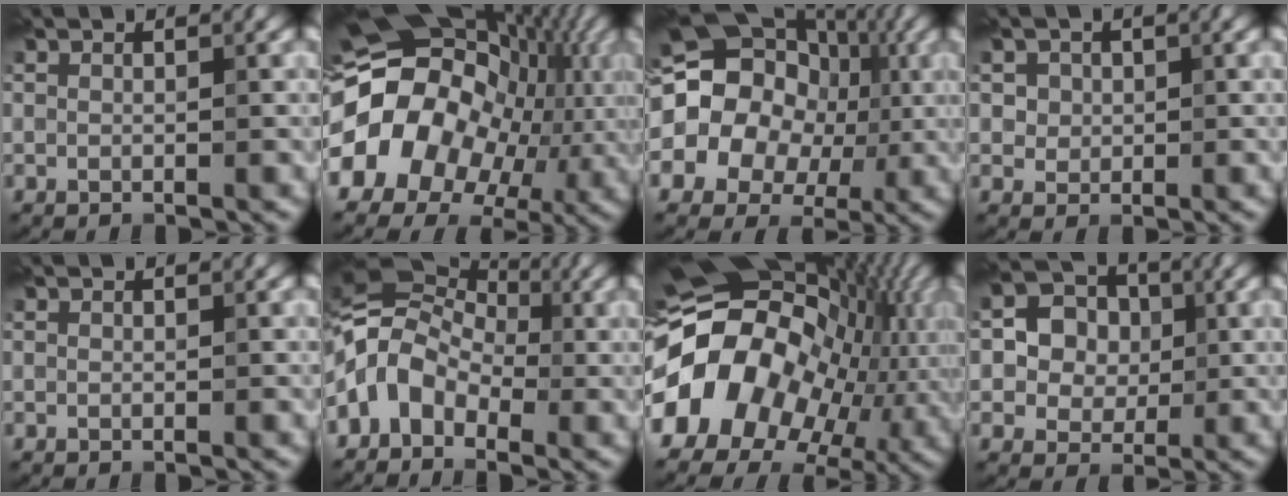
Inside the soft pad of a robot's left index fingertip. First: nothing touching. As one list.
[{"total": 20.7, "force": [-1.8, 16.7, 12.1], "torque": [-0.221, 0.002, -0.041]}, {"total": 15.4, "force": [-0.1, 13.3, 7.7], "torque": [-0.151, 0.025, -0.024]}, {"total": 3.0, "force": [1.1, 2.5, 1.3], "torque": [-0.029, 0.002, 0.021]}, {"total": 0.0}, {"total": 6.2, "force": [-2.1, 4.6, 3.6], "torque": [-0.062, 0.018, -0.068]}, {"total": 20.6, "force": [-2.9, 15.3, 13.4], "torque": [-0.254, -0.026, -0.044]}, {"total": 4.9, "force": [0.3, 4.3, 2.2], "torque": [-0.033, 0.006, -0.013]}]